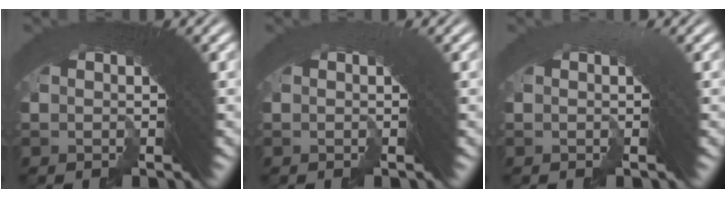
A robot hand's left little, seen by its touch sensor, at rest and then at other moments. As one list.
[{"total": 1.5, "force": [-0.4, -0.8, -1.2], "torque": [0.015, -0.002, -0.008]}, {"total": 3.2, "force": [-0.9, -2.2, -2.1], "torque": [0.026, -0.007, -0.012]}]